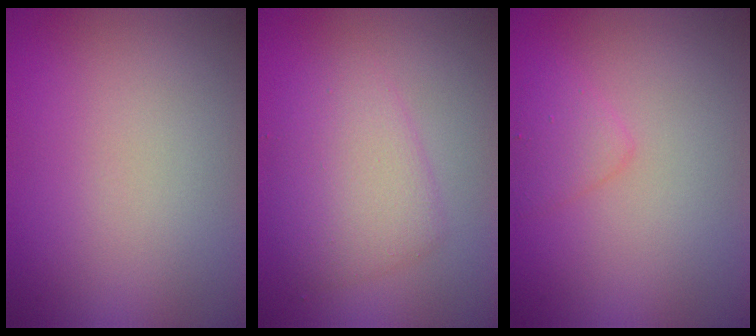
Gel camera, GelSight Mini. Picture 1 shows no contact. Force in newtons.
{"total": 4.2, "press": 4.2, "slide": 0.1}
{"total": 1.7, "press": 1.6, "slide": 0.1}